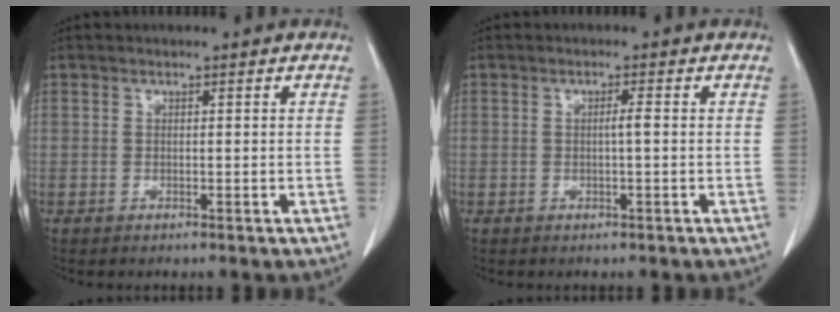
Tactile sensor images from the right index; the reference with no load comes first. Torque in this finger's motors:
{"motor_torque": [0.21, -0.05, 0.07, 0.04]}